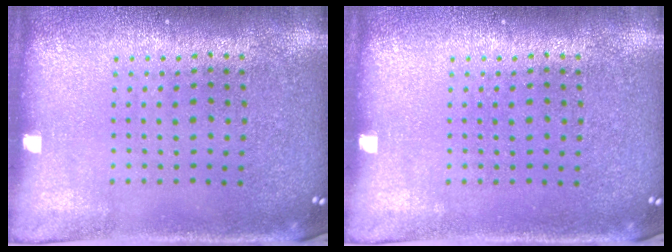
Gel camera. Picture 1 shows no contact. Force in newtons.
{"total": 0.0}